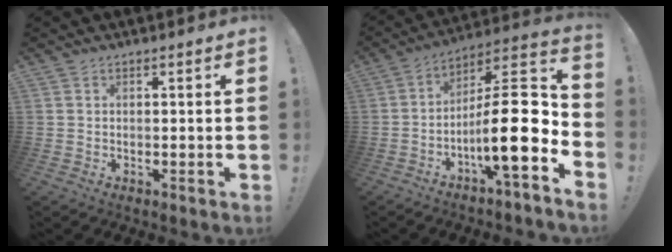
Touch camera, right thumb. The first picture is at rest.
{"total": 19.5, "force": [-4.6, 4.4, 18.4], "torque": [-0.308, 0.020, -0.077]}